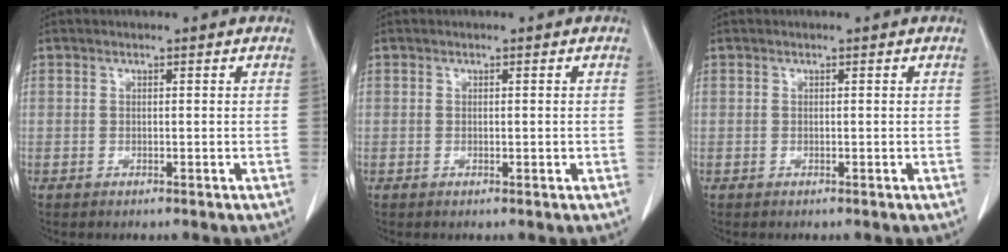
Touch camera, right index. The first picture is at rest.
{"total": 0.6, "force": [-0.1, 0.3, 0.5], "torque": [-0.007, 0.000, 0.002]}
{"total": 0.0}